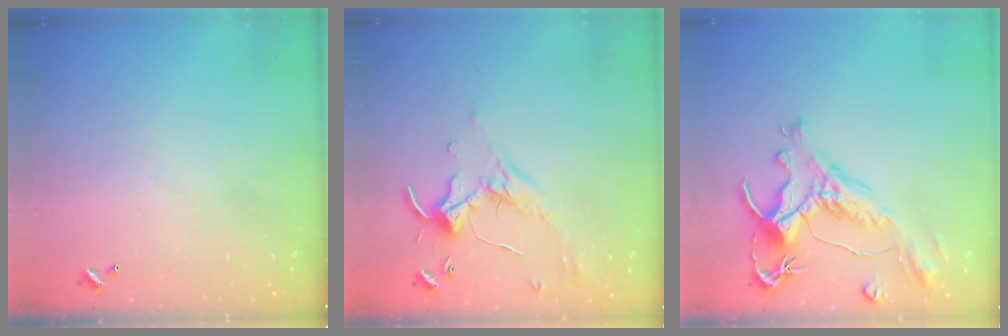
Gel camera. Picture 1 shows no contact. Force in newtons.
{"total": 0.0}
{"total": 1.8, "press": 1.2, "slide": 1.3}